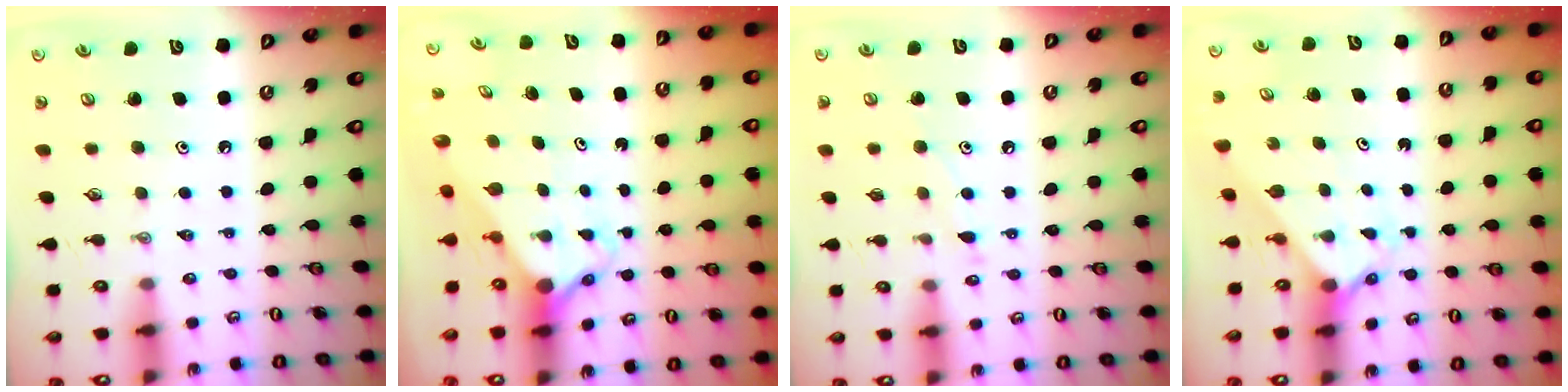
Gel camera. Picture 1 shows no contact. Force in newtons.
{"total": 2.7, "press": 2.7, "slide": 0.2}
{"total": 5.8, "press": 5.8, "slide": 0.2}
{"total": 2.1, "press": 2.1, "slide": 0.2}